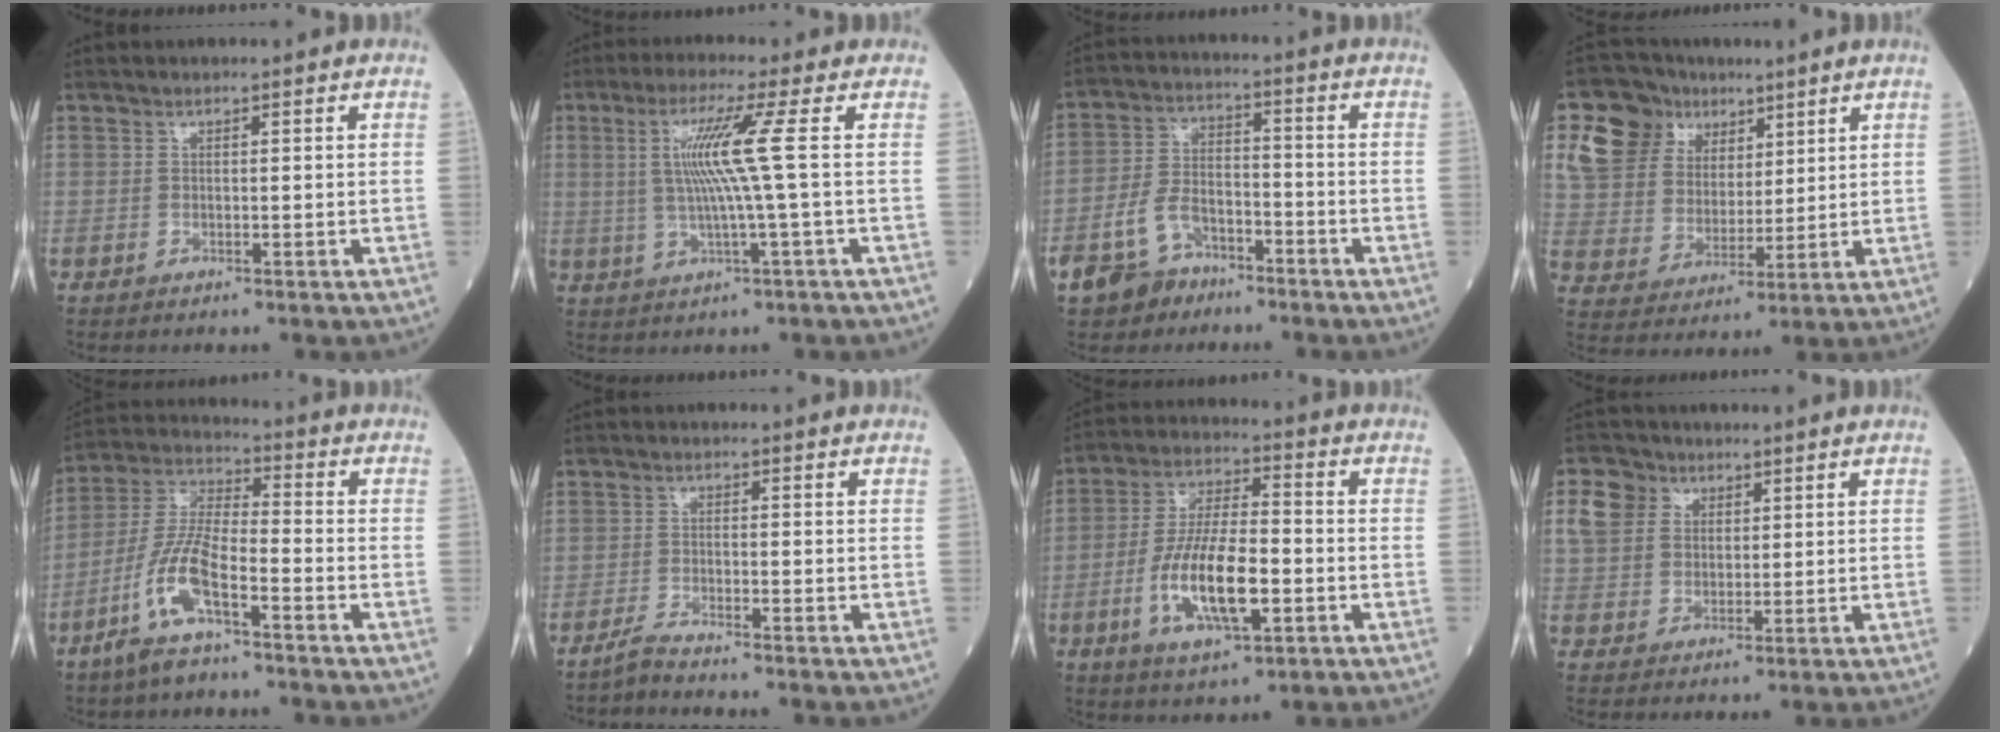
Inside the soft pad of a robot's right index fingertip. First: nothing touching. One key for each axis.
{"total": 7.6, "fx": 1.0, "fy": -1.7, "fz": 7.3, "tx": -0.148, "ty": 0.004, "tz": 0.028}
{"total": 8.8, "fx": -5.7, "fy": 5.4, "fz": 4.0, "tx": -0.096, "ty": 0.005, "tz": -0.101}
{"total": 12.3, "fx": 6.6, "fy": 9.6, "fz": 4.0, "tx": -0.098, "ty": 0.043, "tz": 0.132}
{"total": 10.1, "fx": -5.4, "fy": 2.2, "fz": 8.3, "tx": -0.187, "ty": -0.004, "tz": -0.108}
{"total": 2.3, "fx": -2.2, "fy": -0.7, "fz": 0.5, "tx": -0.022, "ty": -0.010, "tz": -0.044}
{"total": 12.8, "fx": -3.6, "fy": 3.8, "fz": 11.7, "tx": -0.233, "ty": -0.003, "tz": -0.064}
{"total": 5.7, "fx": 2.5, "fy": 4.7, "fz": 2.1, "tx": -0.056, "ty": 0.022, "tz": 0.054}